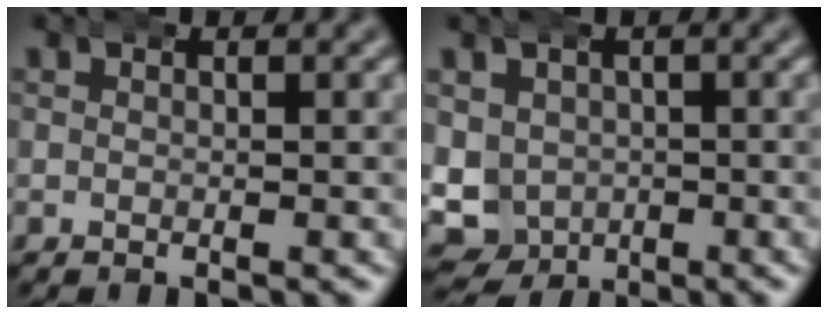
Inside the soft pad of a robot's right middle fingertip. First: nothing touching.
{"total": 11.1, "force": [-3.2, 10.0, 3.6], "torque": [-0.090, -0.051, -0.044]}